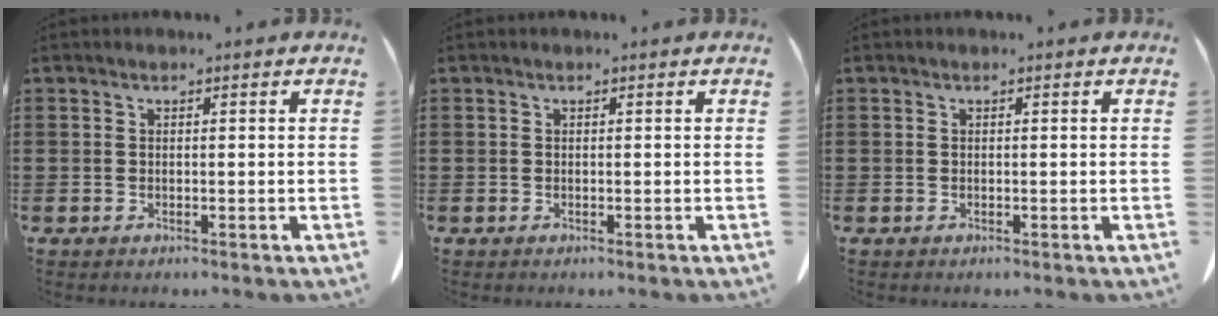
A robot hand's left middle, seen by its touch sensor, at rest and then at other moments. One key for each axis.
{"total": 0.0}
{"total": 0.0}